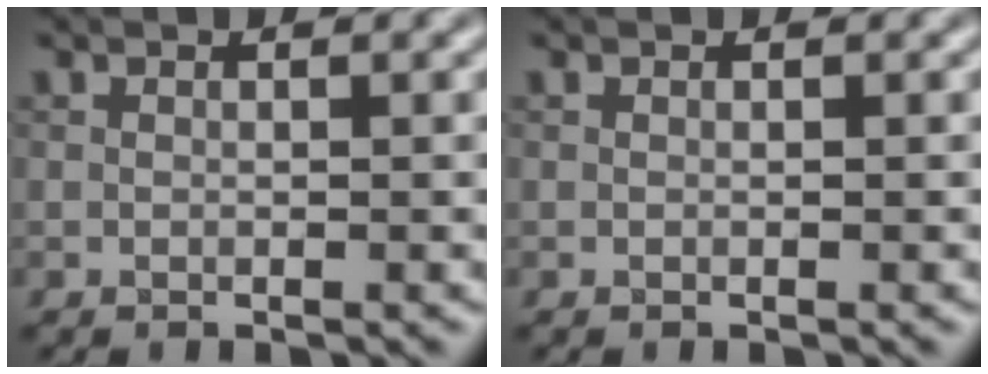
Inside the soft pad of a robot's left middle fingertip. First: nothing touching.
{"total": 0.0}